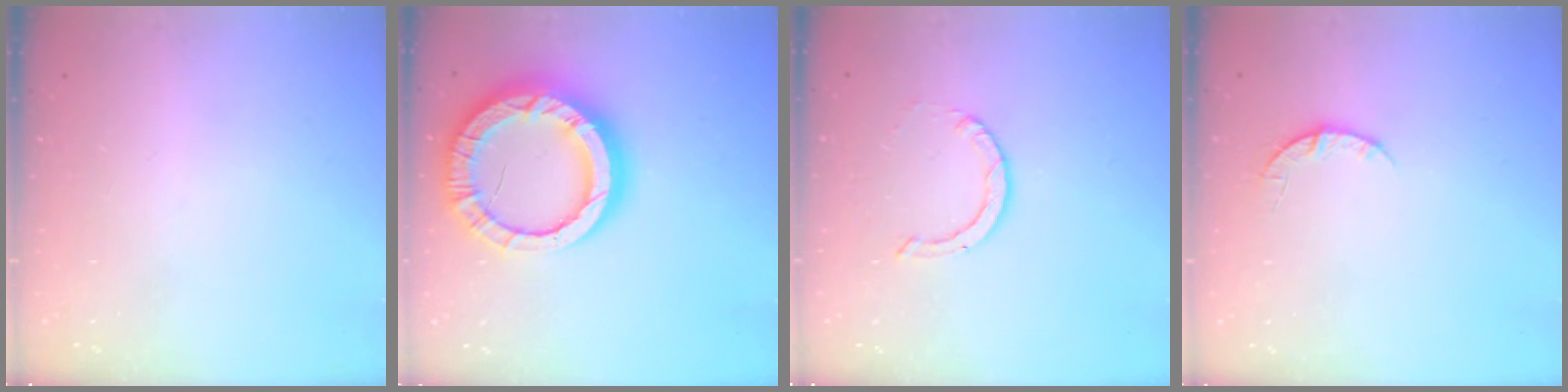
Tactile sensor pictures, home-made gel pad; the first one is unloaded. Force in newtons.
{"total": 21.0, "press": 20.9, "slide": 2.2}
{"total": 2.0, "press": 2.0, "slide": 0.2}
{"total": 3.2, "press": 3.2, "slide": 0.5}